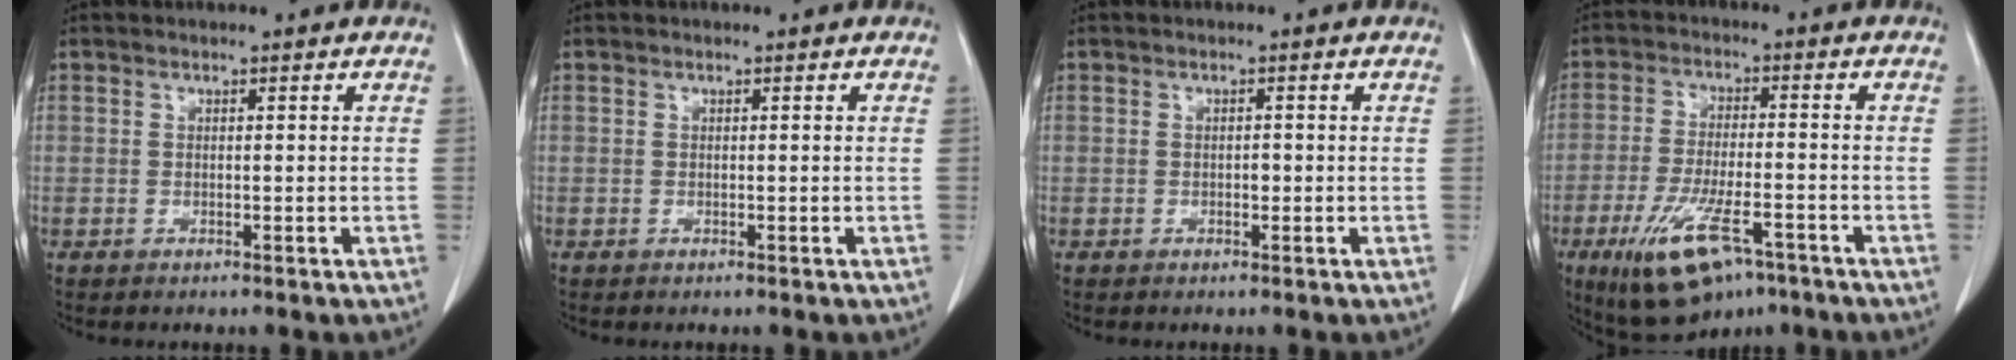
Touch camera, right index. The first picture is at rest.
{"total": 0.0}
{"total": 0.8, "force": [-0.2, 0.5, 0.6], "torque": [-0.010, 0.001, -0.002]}
{"total": 12.3, "force": [-6.9, 3.9, 9.4], "torque": [-0.179, -0.016, -0.108]}